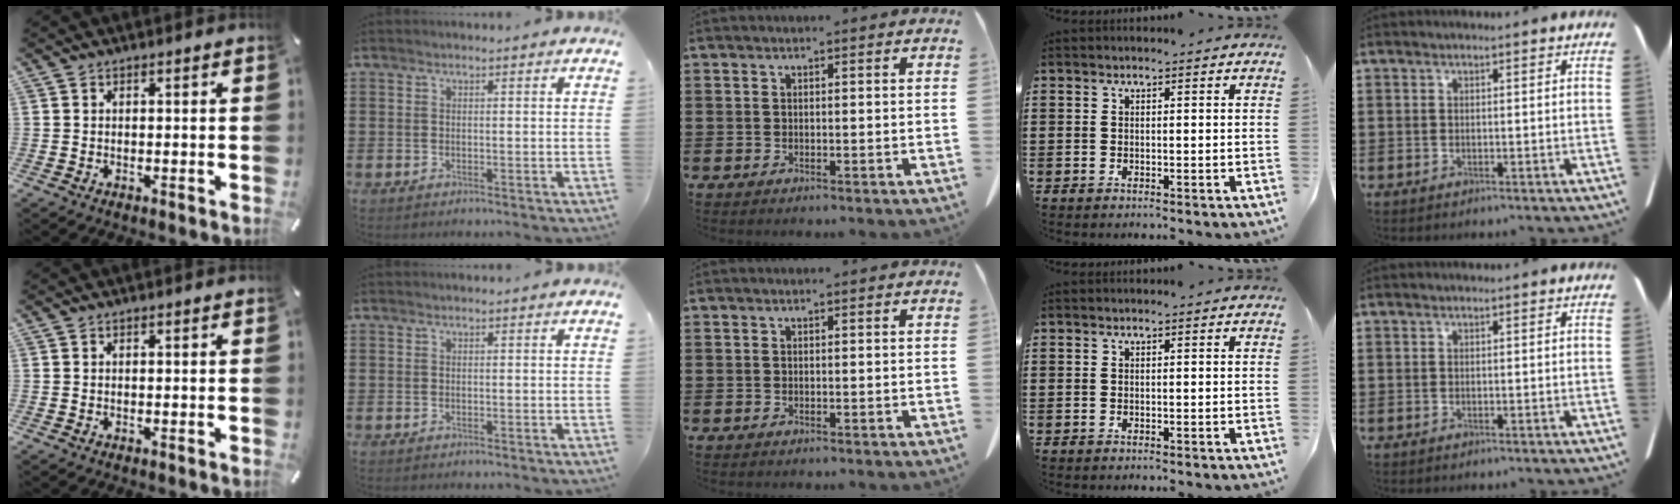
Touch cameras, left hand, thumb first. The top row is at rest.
{}